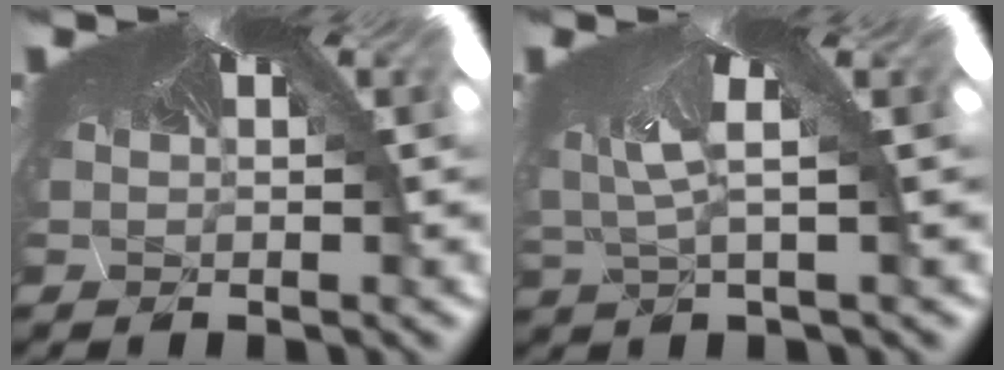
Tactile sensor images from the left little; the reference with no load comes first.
{"total": 3.1, "force": [-2.9, -1.3, -0.2], "torque": [-0.023, -0.042, -0.019]}